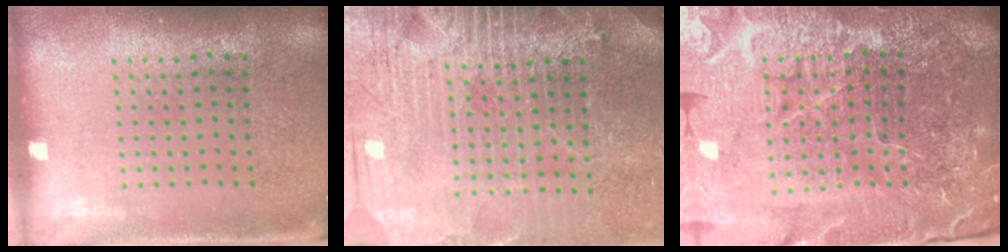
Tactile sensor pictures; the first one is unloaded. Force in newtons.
{"total": 3.7, "press": 3.5, "slide": 1.2}
{"total": 6.4, "press": 5.7, "slide": 2.9}